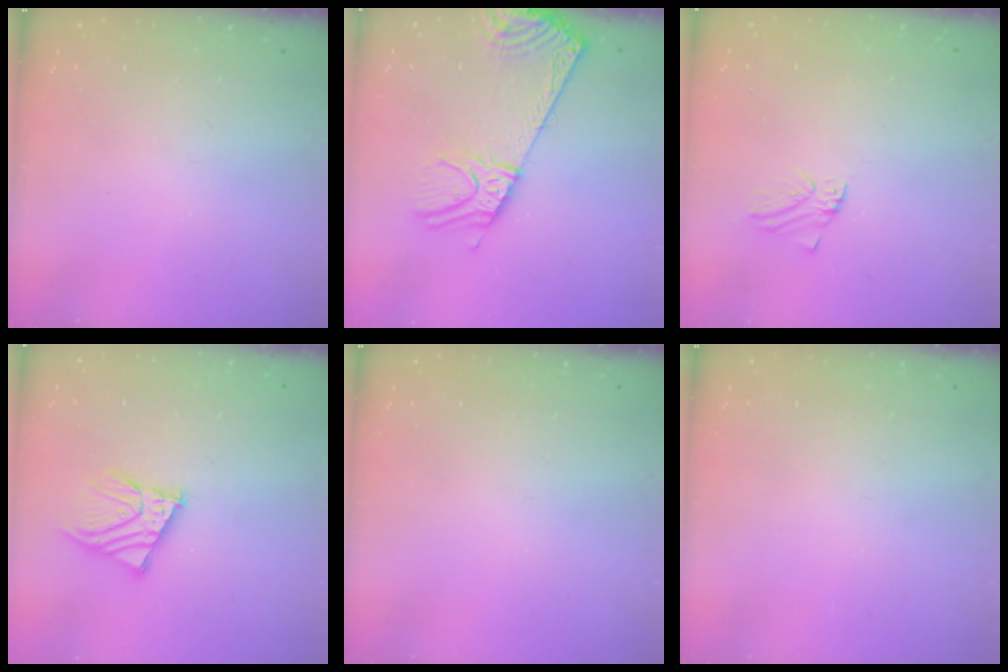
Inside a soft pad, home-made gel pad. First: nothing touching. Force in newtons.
{"total": 14.6, "press": 14.1, "slide": 3.5}
{"total": 0.0}
{"total": 8.3, "press": 8.2, "slide": 1.0}
{"total": 0.0}
{"total": 0.0}